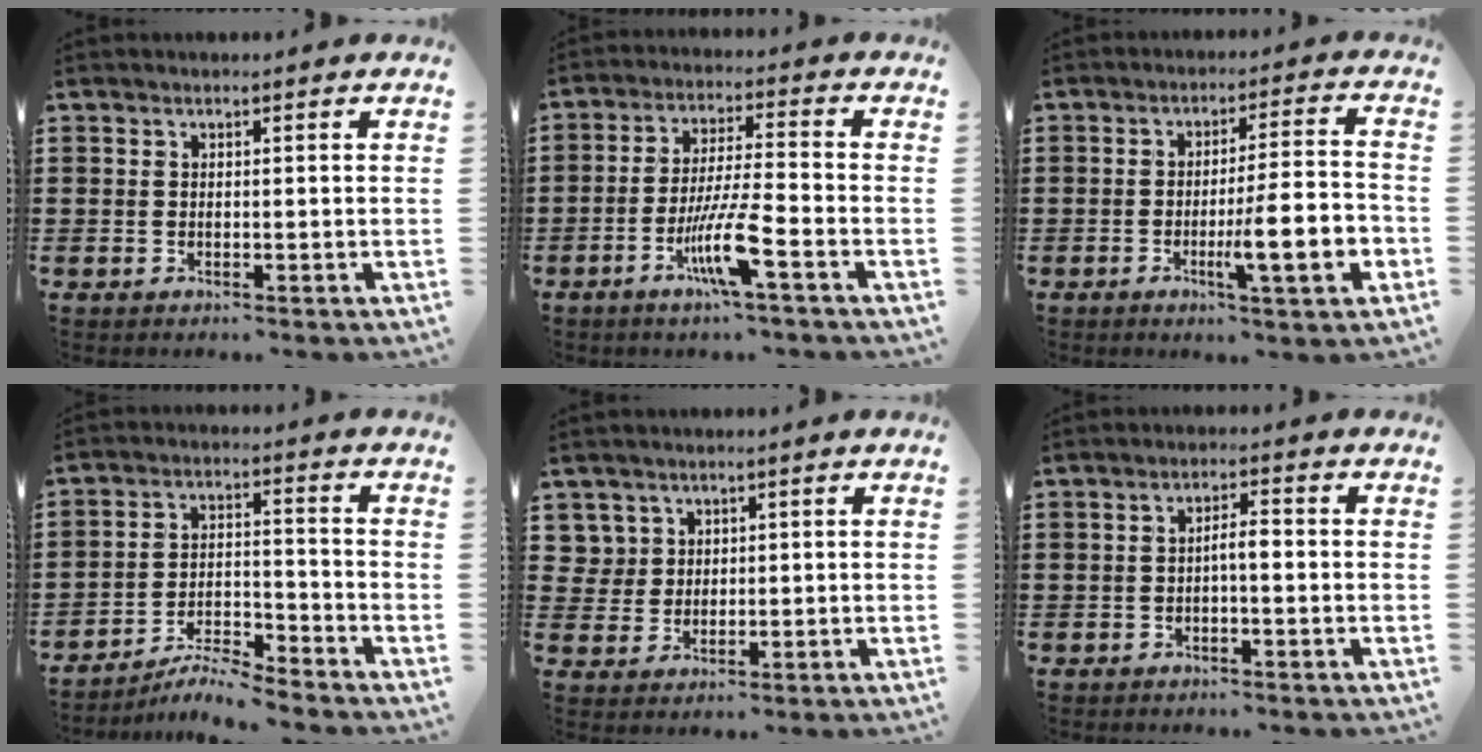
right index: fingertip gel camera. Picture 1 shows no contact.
{"total": 8.7, "force": [-4.2, 0.4, 7.6], "torque": [-0.155, -0.015, -0.082]}
{"total": 10.1, "force": [-3.2, 1.2, 9.5], "torque": [-0.152, -0.010, -0.055]}
{"total": 5.6, "force": [-5.4, 0.1, 1.7], "torque": [-0.037, -0.001, -0.107]}
{"total": 3.3, "force": [1.5, 2.9, 0.2], "torque": [-0.020, 0.012, 0.028]}
{"total": 2.5, "force": [-0.6, 0.6, 2.3], "torque": [-0.042, 0.004, -0.013]}